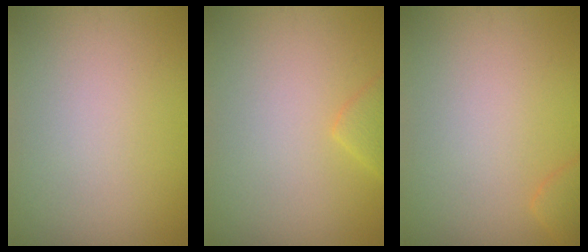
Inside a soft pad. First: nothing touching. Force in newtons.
{"total": 1.7, "press": 1.7, "slide": 0.2}
{"total": 1.6, "press": 1.6, "slide": 0.1}